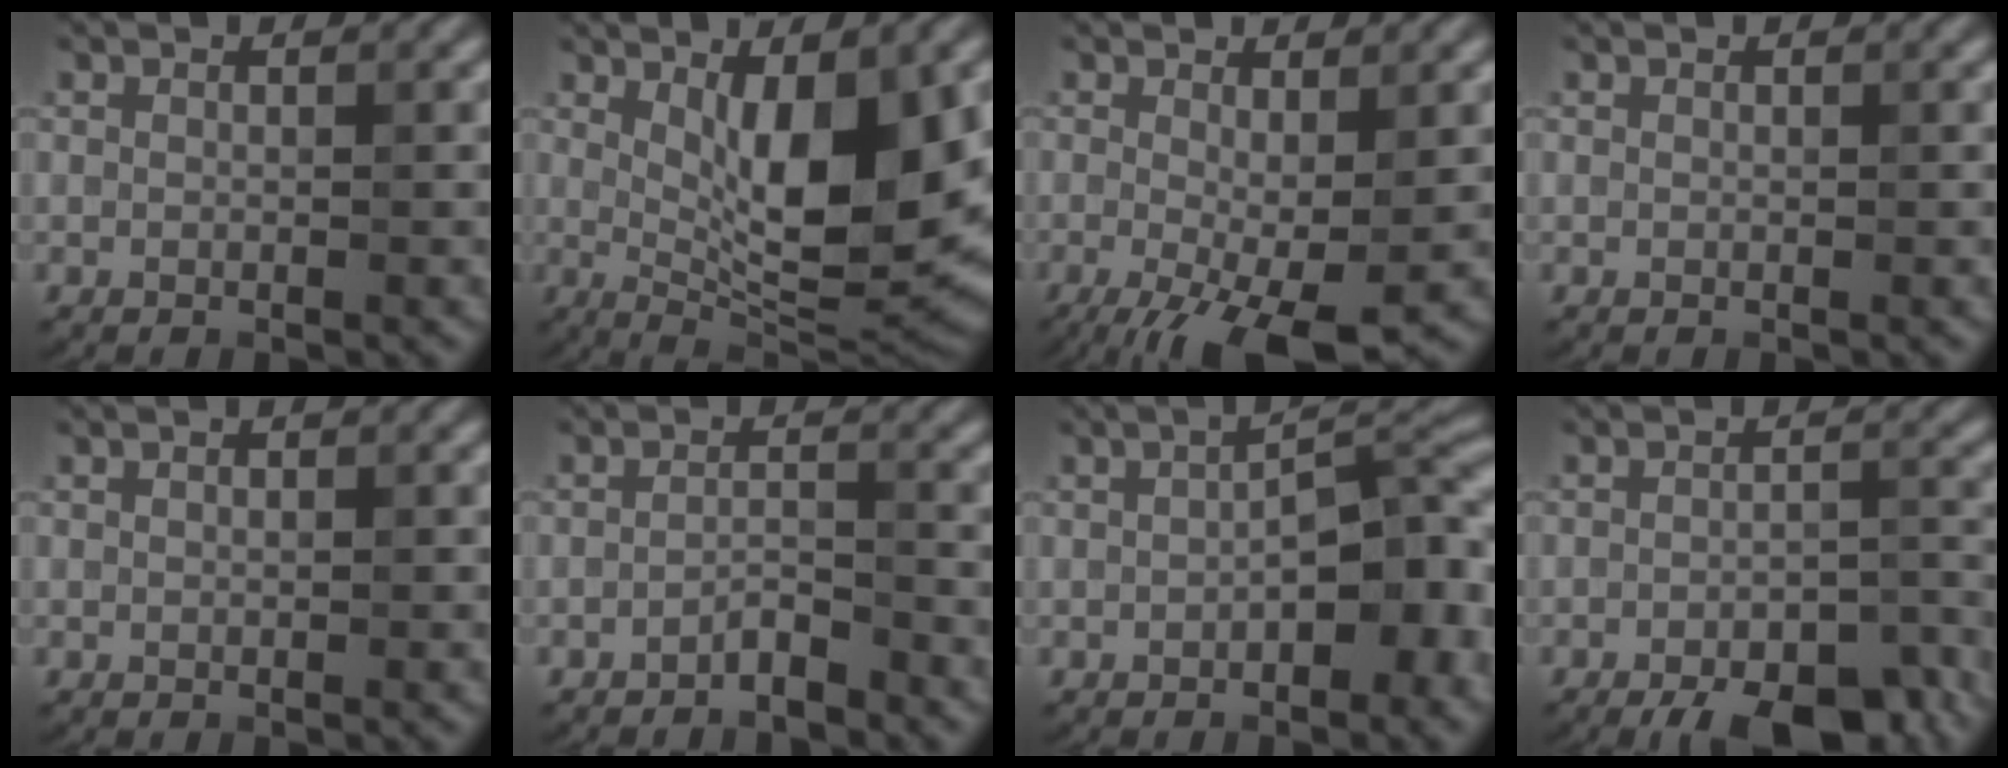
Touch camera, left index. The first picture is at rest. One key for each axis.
{"total": 10.7, "fx": 1.4, "fy": 3.5, "fz": 10.0, "tx": -0.142, "ty": -0.010, "tz": 0.028}
{"total": 6.6, "fx": -2.3, "fy": 2.0, "fz": 5.9, "tx": -0.107, "ty": -0.016, "tz": -0.032}
{"total": 0.0}
{"total": 0.8, "fx": 0.2, "fy": 0.3, "fz": 0.7, "tx": -0.010, "ty": 0.002, "tz": 0.002}
{"total": 1.8, "fx": -1.5, "fy": 0.3, "fz": 0.8, "tx": -0.014, "ty": 0.008, "tz": -0.030}
{"total": 6.6, "fx": -1.2, "fy": 2.8, "fz": 5.8, "tx": -0.072, "ty": 0.013, "tz": -0.022}
{"total": 9.8, "fx": -7.4, "fy": 3.3, "fz": 5.5, "tx": -0.066, "ty": -0.015, "tz": -0.091}